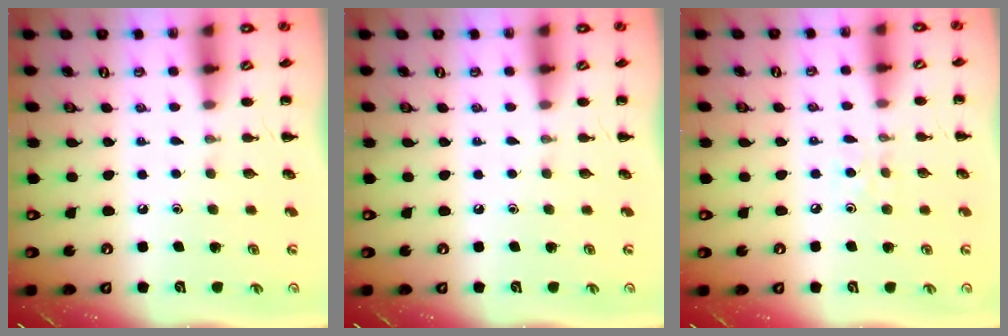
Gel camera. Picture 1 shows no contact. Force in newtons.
{"total": 0.0}
{"total": 4.7, "press": 4.3, "slide": 1.7}